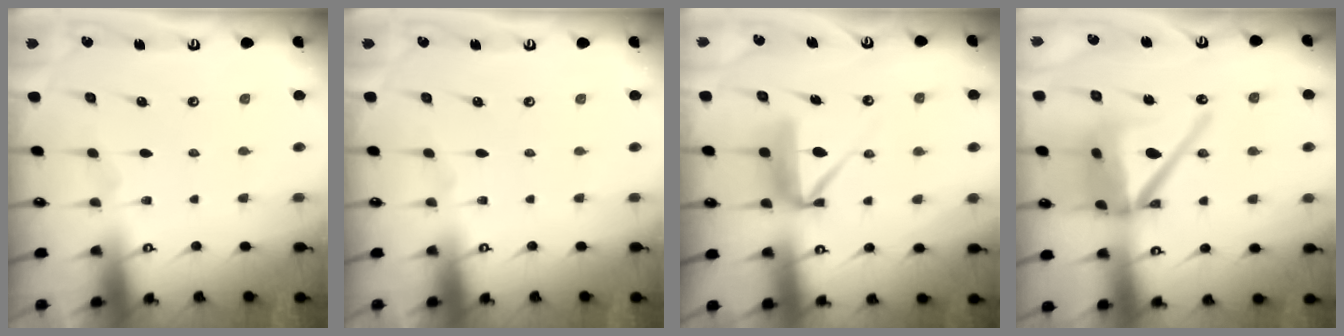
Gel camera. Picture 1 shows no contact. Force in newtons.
{"total": 0.0}
{"total": 8.9, "press": 8.8, "slide": 0.5}
{"total": 17.7, "press": 17.6, "slide": 2.1}